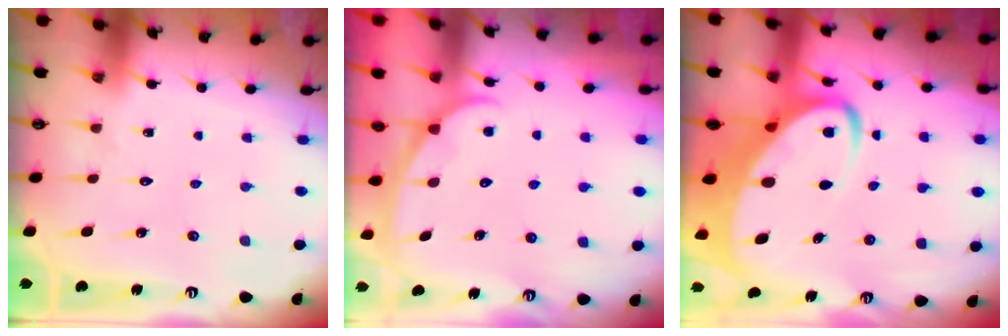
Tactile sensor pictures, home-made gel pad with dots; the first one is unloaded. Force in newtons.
{"total": 1.5, "press": 1.4, "slide": 0.2}
{"total": 7.0, "press": 6.9, "slide": 0.9}